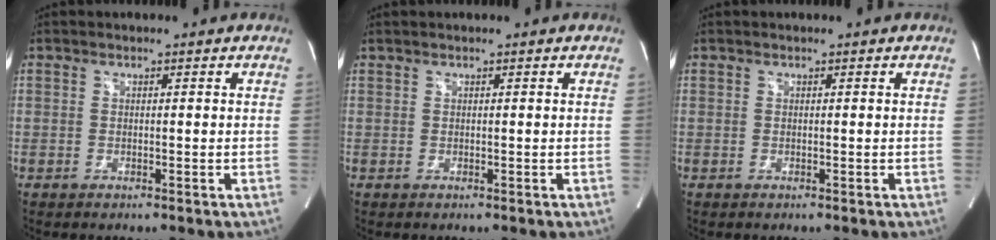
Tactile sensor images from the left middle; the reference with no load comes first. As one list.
[{"total": 0.0}, {"total": 0.0}]